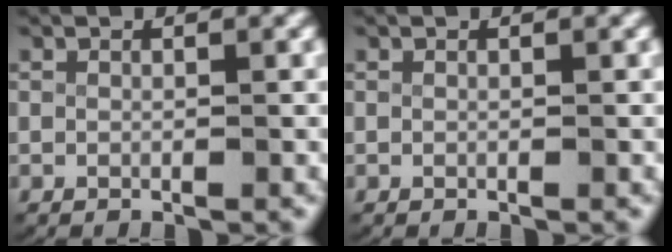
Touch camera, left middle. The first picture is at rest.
{"total": 0.0}